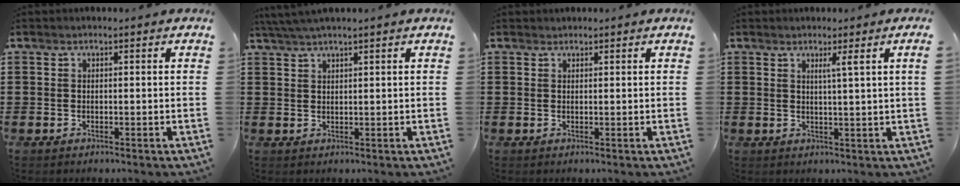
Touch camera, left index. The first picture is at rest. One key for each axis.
{"total": 2.2, "fx": 1.9, "fy": -0.2, "fz": 1.1, "tx": -0.025, "ty": 0.002, "tz": 0.036}
{"total": 0.6, "fx": 0.6, "fy": 0.2, "fz": 0.0, "tx": -0.001, "ty": 0.001, "tz": 0.013}
{"total": 2.9, "fx": 1.4, "fy": -1.1, "fz": 2.3, "tx": -0.046, "ty": -0.011, "tz": 0.022}